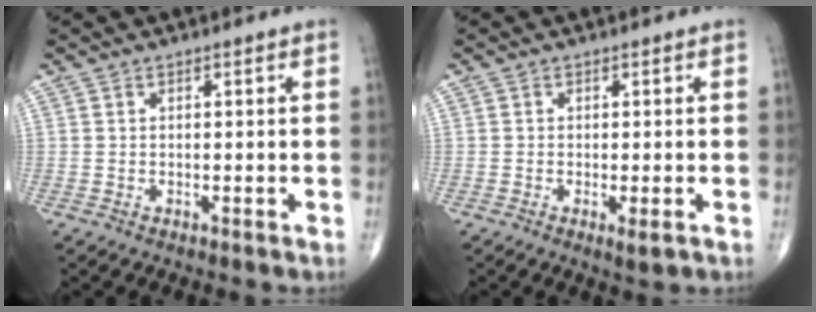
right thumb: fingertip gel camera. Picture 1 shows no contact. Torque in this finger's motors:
{"motor_torque": [-0.16, 0.19, -0.15, -0.08, 0.01]}